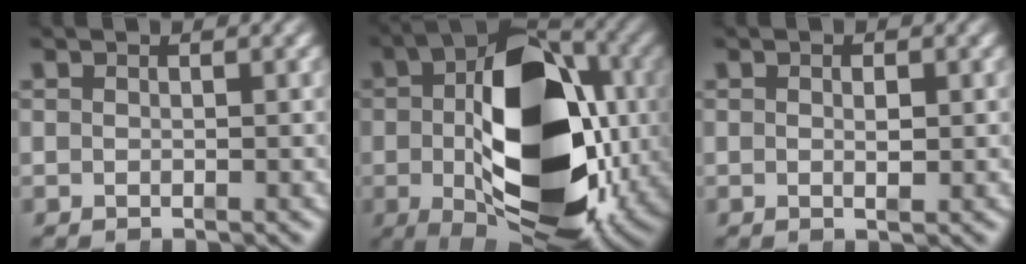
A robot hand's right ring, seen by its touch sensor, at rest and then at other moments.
{"total": 21.5, "force": [-2.2, 11.6, 18.0], "torque": [-0.299, -0.036, -0.015]}
{"total": 1.2, "force": [0.0, 0.5, 1.1], "torque": [-0.016, -0.005, -0.001]}